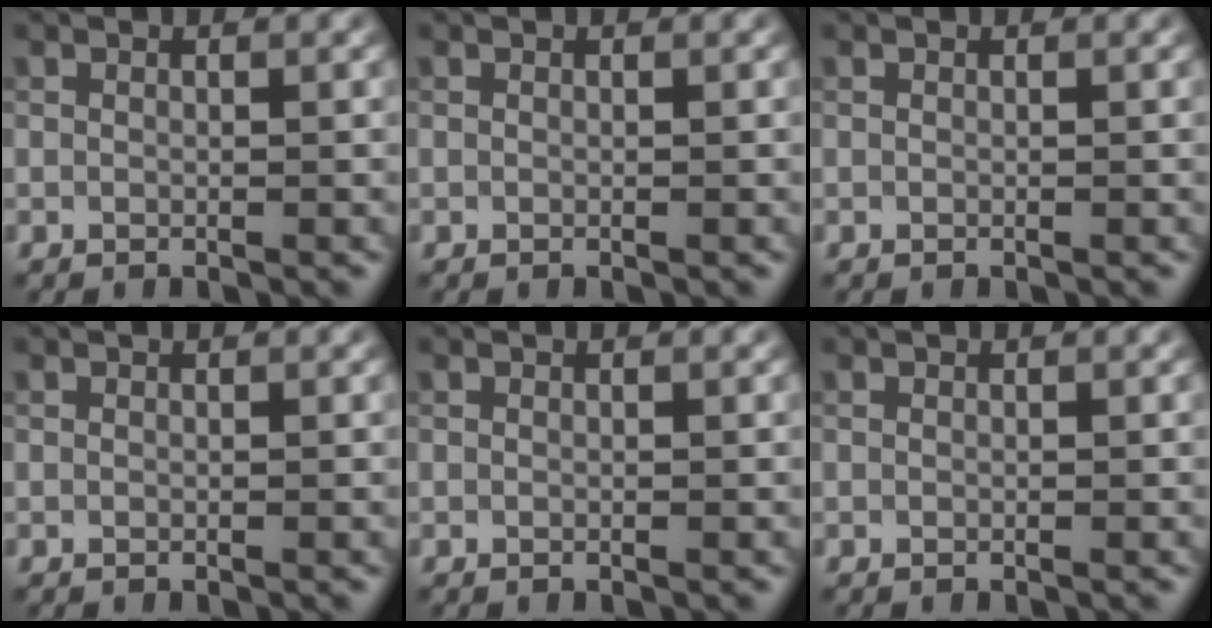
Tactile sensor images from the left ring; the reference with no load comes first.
{"total": 0.0}
{"total": 0.0}
{"total": 0.0}
{"total": 0.0}
{"total": 0.0}